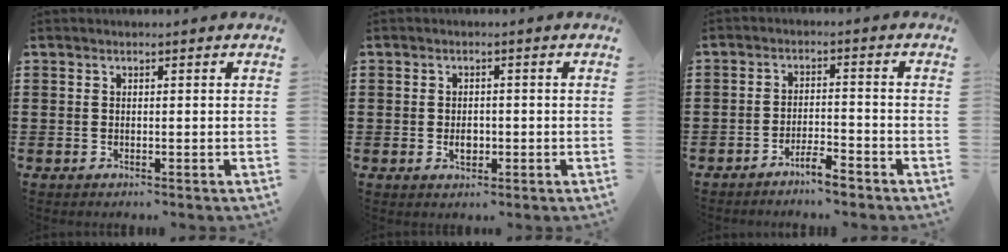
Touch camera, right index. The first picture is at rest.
{"total": 2.1, "force": [-0.4, 1.3, 1.6], "torque": [-0.023, 0.000, -0.010]}
{"total": 3.9, "force": [-3.6, 0.2, 1.6], "torque": [-0.030, 0.004, -0.070]}